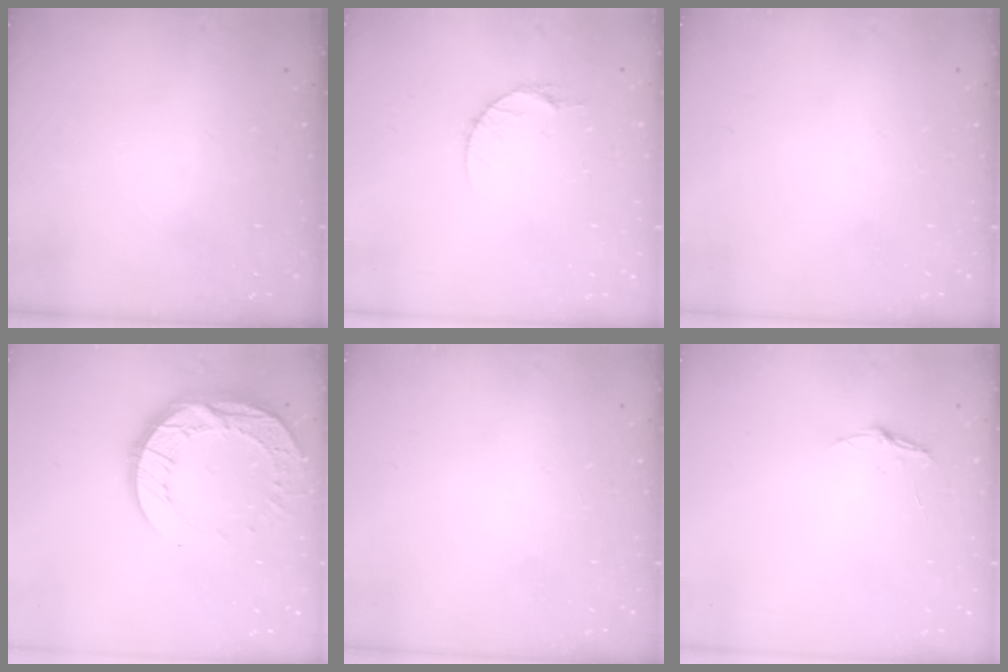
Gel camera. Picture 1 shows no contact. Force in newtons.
{"total": 5.3, "press": 5.2, "slide": 0.5}
{"total": 0.0}
{"total": 15.4, "press": 15.4, "slide": 1.2}
{"total": 0.0}
{"total": 3.7, "press": 3.7, "slide": 0.4}